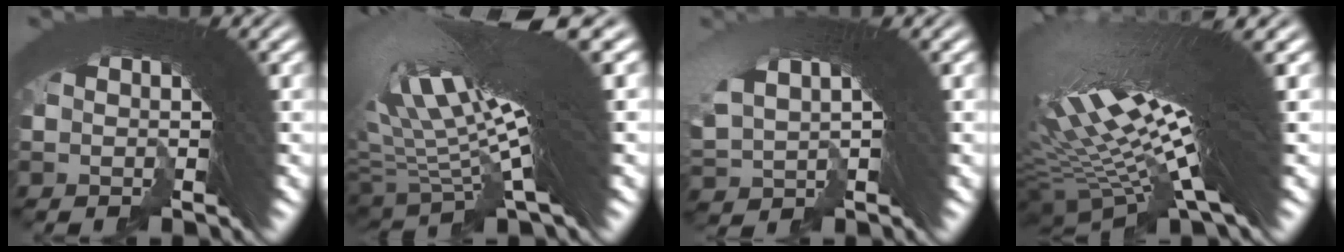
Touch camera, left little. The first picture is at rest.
{"total": 11.3, "force": [5.4, 3.1, 9.4], "torque": [-0.163, 0.024, 0.091]}
{"total": 2.7, "force": [2.5, 1.0, 0.1], "torque": [0.004, 0.016, 0.044]}
{"total": 13.0, "force": [4.1, 3.7, 11.8], "torque": [-0.206, 0.023, 0.070]}